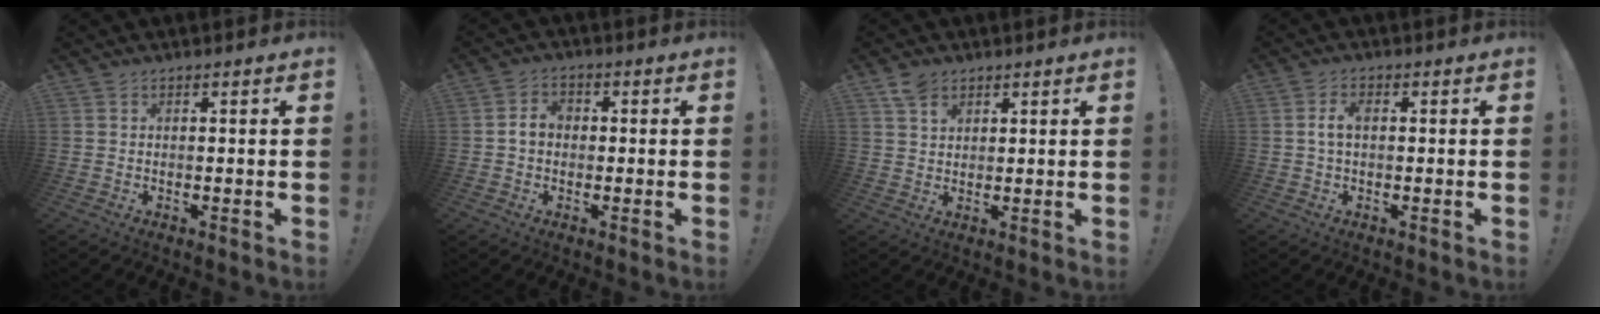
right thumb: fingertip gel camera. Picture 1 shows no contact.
{"total": 4.4, "force": [-0.2, 3.4, 2.7], "torque": [-0.048, 0.012, -0.005]}
{"total": 4.4, "force": [2.8, 2.9, 1.8], "torque": [-0.025, -0.011, 0.052]}
{"total": 3.5, "force": [0.2, 2.0, 2.9], "torque": [-0.051, 0.008, 0.003]}